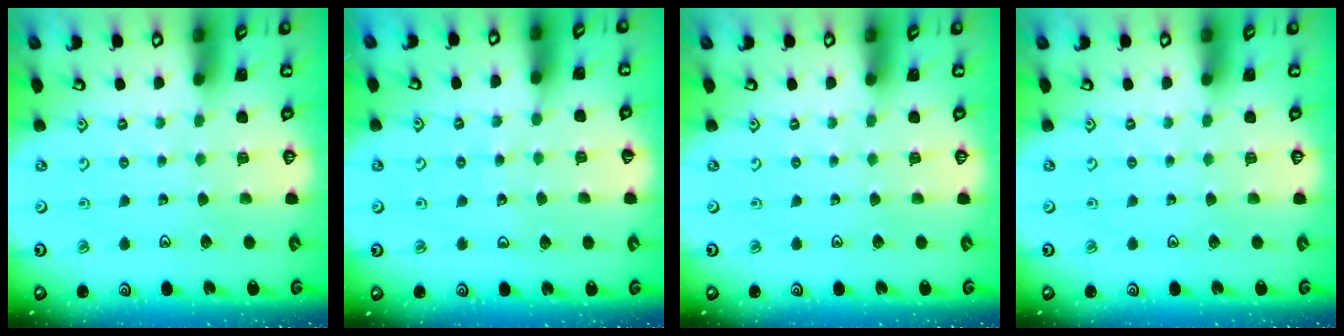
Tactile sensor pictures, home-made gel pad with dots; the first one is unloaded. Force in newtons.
{"total": 5.9, "press": 5.9, "slide": 0.8}
{"total": 0.0}
{"total": 0.0}